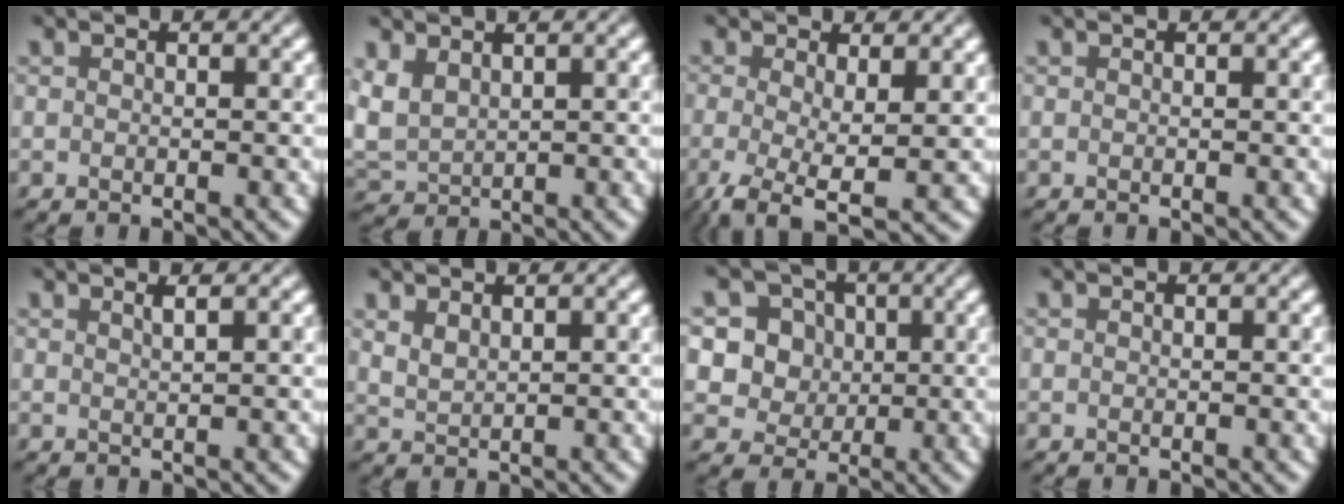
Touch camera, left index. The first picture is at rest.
{"total": 2.5, "force": [1.5, 1.6, 1.3], "torque": [-0.043, 0.006, 0.036]}
{"total": 5.0, "force": [-1.5, 1.8, 4.4], "torque": [-0.096, -0.009, -0.030]}
{"total": 0.0}
{"total": 1.0, "force": [0.7, 0.2, 0.7], "torque": [-0.003, 0.008, 0.010]}
{"total": 1.2, "force": [1.2, 0.2, 0.3], "torque": [-0.010, 0.003, 0.029]}
{"total": 7.7, "force": [3.3, 6.3, 2.9], "torque": [-0.045, 0.025, 0.034]}
{"total": 0.0}